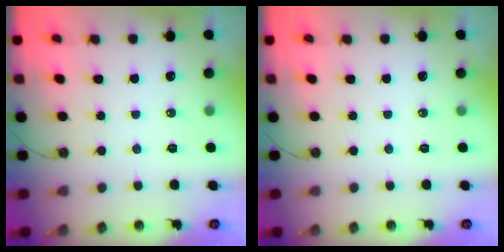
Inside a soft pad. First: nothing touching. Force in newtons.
{"total": 0.0}